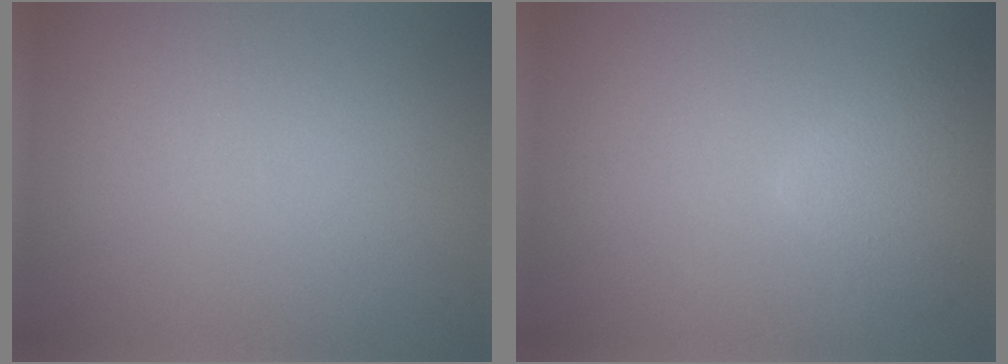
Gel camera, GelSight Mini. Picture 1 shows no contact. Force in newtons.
{"total": 2.6, "press": 2.6, "slide": 0.1}